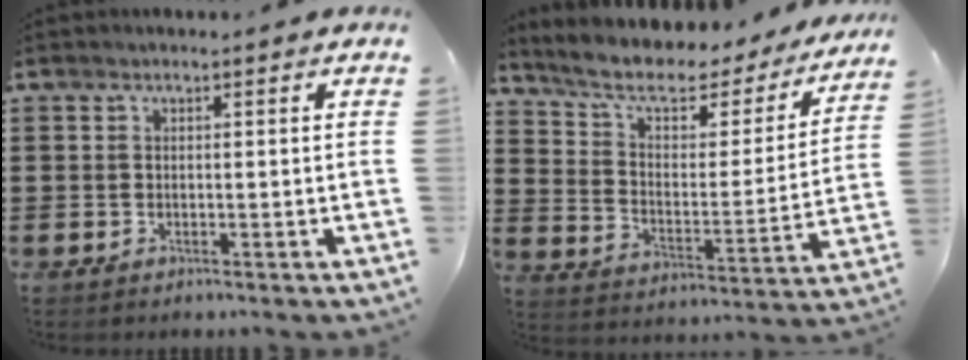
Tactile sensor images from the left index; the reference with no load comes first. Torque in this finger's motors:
{"motor_torque": [1.50, -0.64, 0.76, 0.15]}